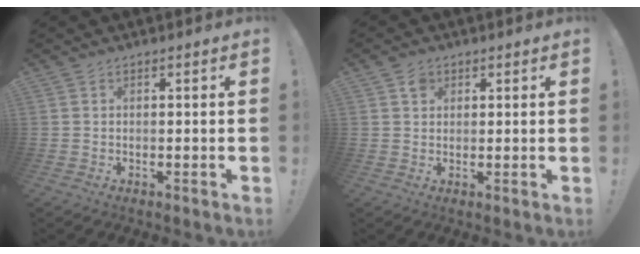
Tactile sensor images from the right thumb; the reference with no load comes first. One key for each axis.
{"total": 2.5, "fx": 1.5, "fy": 2.0, "fz": 0.7, "tx": -0.010, "ty": -0.001, "tz": 0.025}